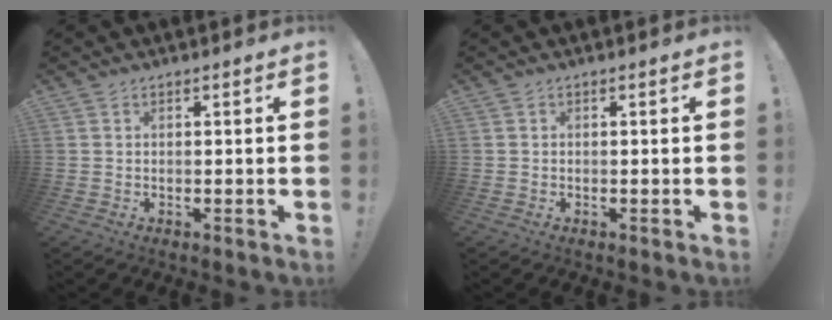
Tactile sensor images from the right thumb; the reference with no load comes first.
{"total": 0.0}